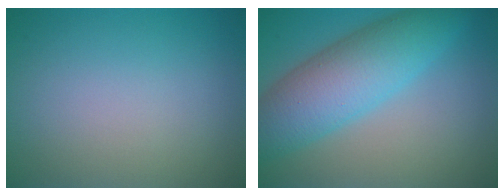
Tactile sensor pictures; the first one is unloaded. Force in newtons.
{"total": 8.0, "press": 8.0, "slide": 0.1}